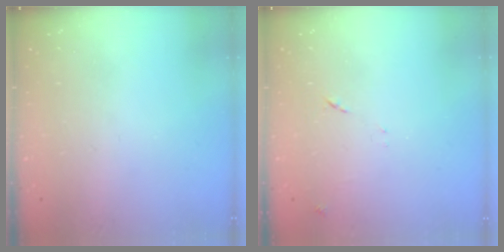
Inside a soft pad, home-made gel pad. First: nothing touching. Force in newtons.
{"total": 8.5, "press": 8.5, "slide": 0.7}